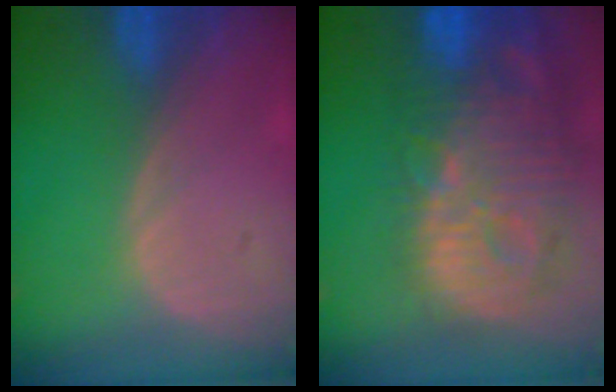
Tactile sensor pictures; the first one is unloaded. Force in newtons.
{"total": 14.5, "press": 12.7, "slide": 7.1}